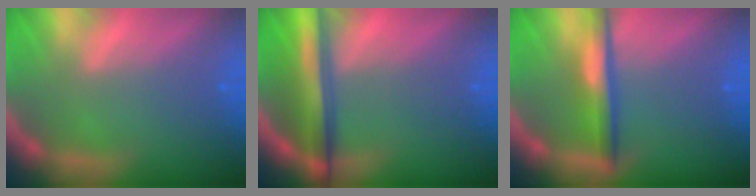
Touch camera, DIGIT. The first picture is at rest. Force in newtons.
{"total": 6.5}
{"total": 4.0}